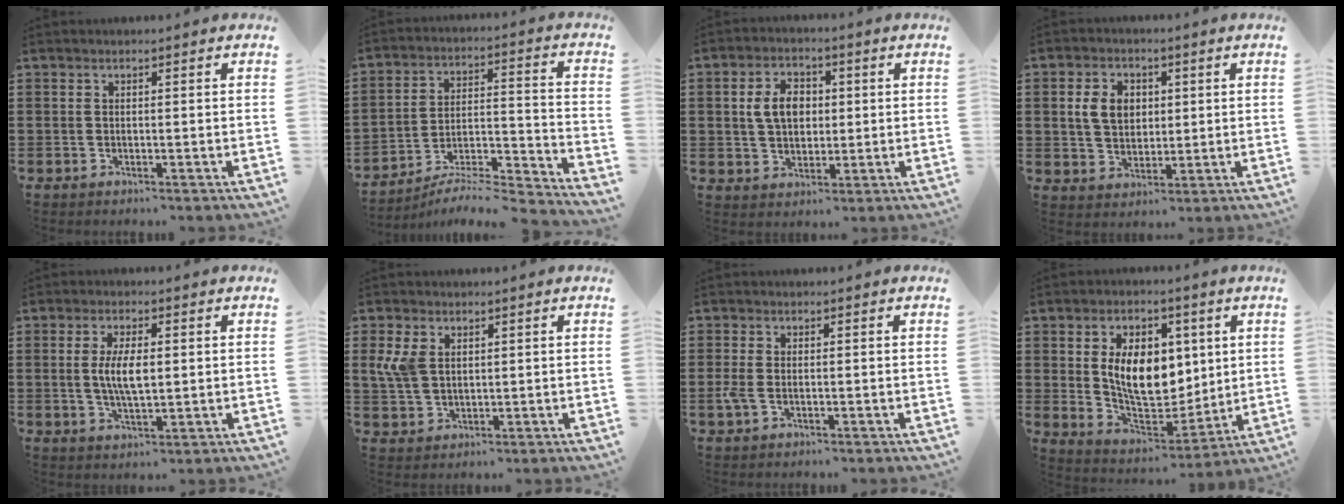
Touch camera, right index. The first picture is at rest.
{"total": 5.3, "force": [-5.0, 0.4, 1.8], "torque": [-0.030, -0.012, -0.101]}
{"total": 6.0, "force": [0.8, 4.3, 4.2], "torque": [-0.092, 0.012, 0.007]}
{"total": 5.5, "force": [1.1, 4.2, 3.4], "torque": [-0.080, 0.008, 0.012]}
{"total": 5.6, "force": [0.2, 1.9, 5.2], "torque": [-0.107, 0.002, -0.001]}
{"total": 5.0, "force": [1.6, 3.3, 3.4], "torque": [-0.092, 0.006, 0.024]}
{"total": 2.4, "force": [-0.8, 1.3, 1.9], "torque": [-0.059, -0.008, -0.021]}
{"total": 10.0, "force": [2.0, 6.6, 7.3], "torque": [-0.140, 0.009, 0.034]}